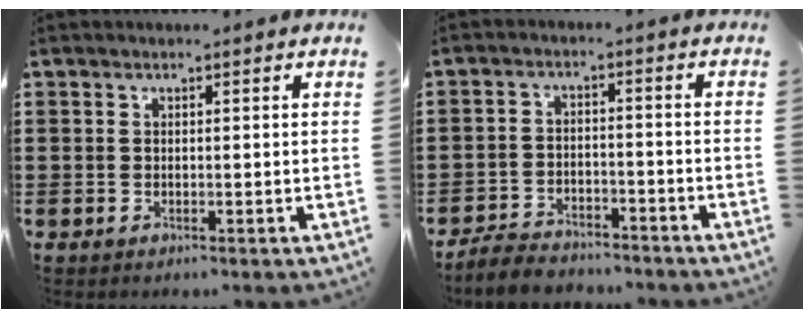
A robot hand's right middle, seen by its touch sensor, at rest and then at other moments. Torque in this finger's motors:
{"motor_torque": [0.89, -0.30, 0.04, 0.06]}